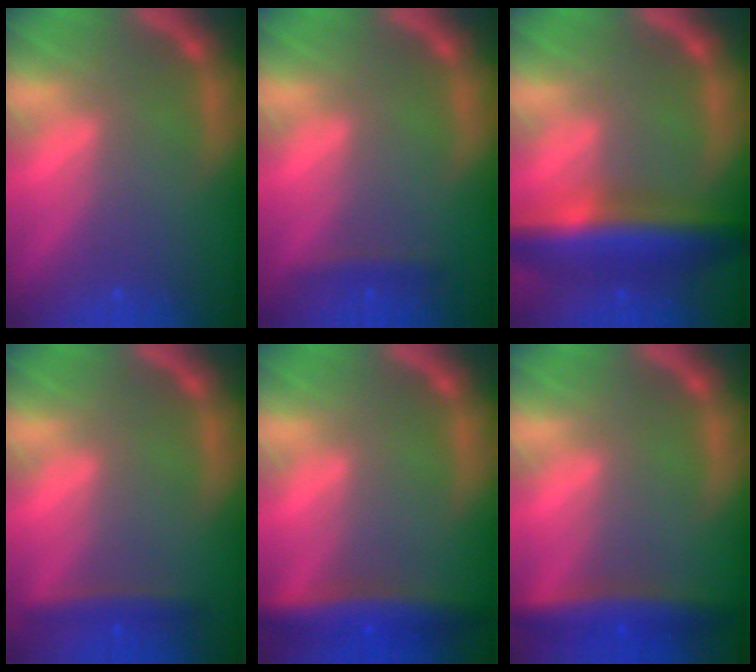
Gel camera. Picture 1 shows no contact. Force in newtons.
{"total": 1.4}
{"total": 8.5}
{"total": 2.4}
{"total": 5.5}
{"total": 5.0}